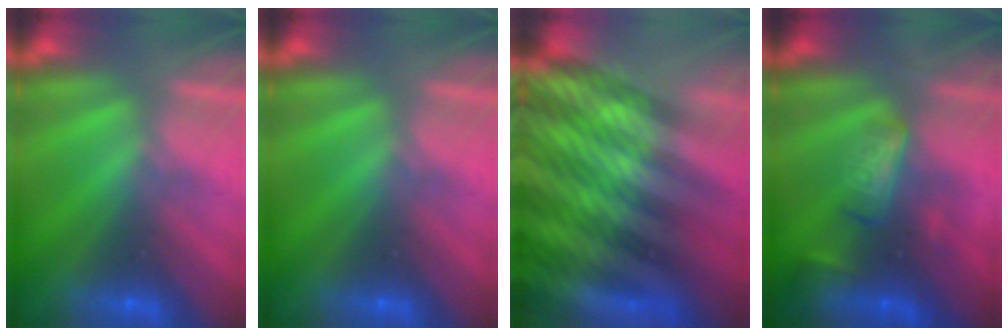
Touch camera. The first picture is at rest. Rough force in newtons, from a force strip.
{"total": 0.0}
{"total": 6.4}
{"total": 2.7}